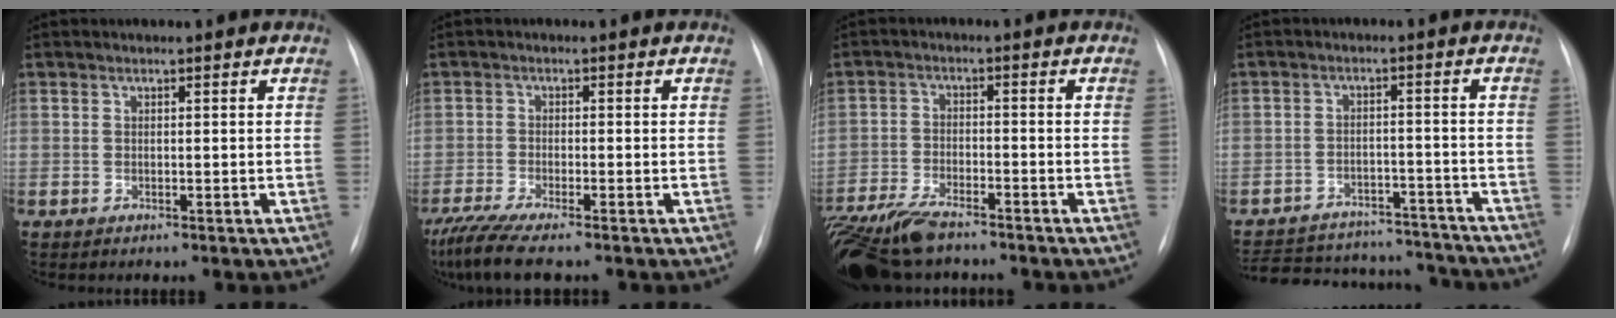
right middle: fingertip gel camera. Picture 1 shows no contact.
{"total": 6.9, "force": [-5.5, 0.3, 4.2], "torque": [-0.081, -0.021, -0.096]}
{"total": 12.9, "force": [-10.5, 3.5, 6.7], "torque": [-0.134, -0.026, -0.178]}
{"total": 20.0, "force": [-18.4, 5.6, 5.3], "torque": [-0.120, 0.007, -0.247]}